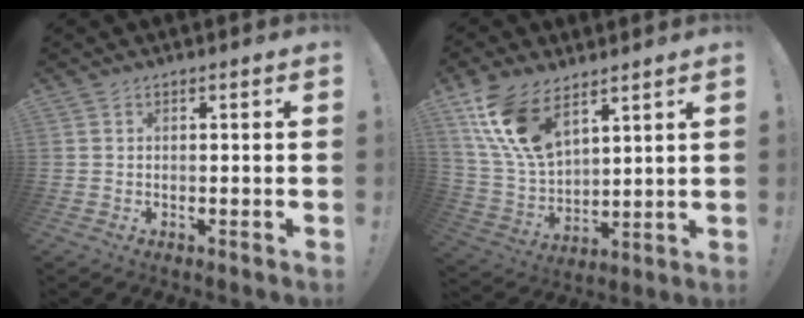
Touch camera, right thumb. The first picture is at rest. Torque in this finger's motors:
{"motor_torque": [0.85, 1.97, 0.61, -0.05, 0.29]}